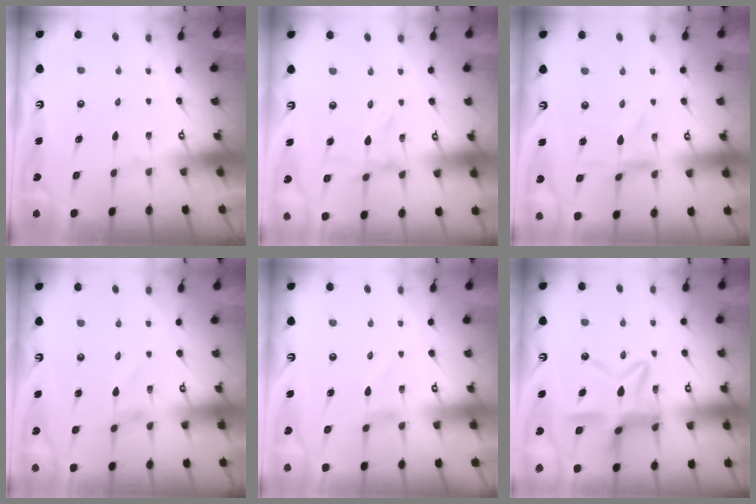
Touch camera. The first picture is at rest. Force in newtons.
{"total": 0.0}
{"total": 0.0}
{"total": 1.3, "press": 1.3, "slide": 0.1}
{"total": 0.8, "press": 0.8, "slide": 0.1}
{"total": 14.2, "press": 14.2, "slide": 1.2}